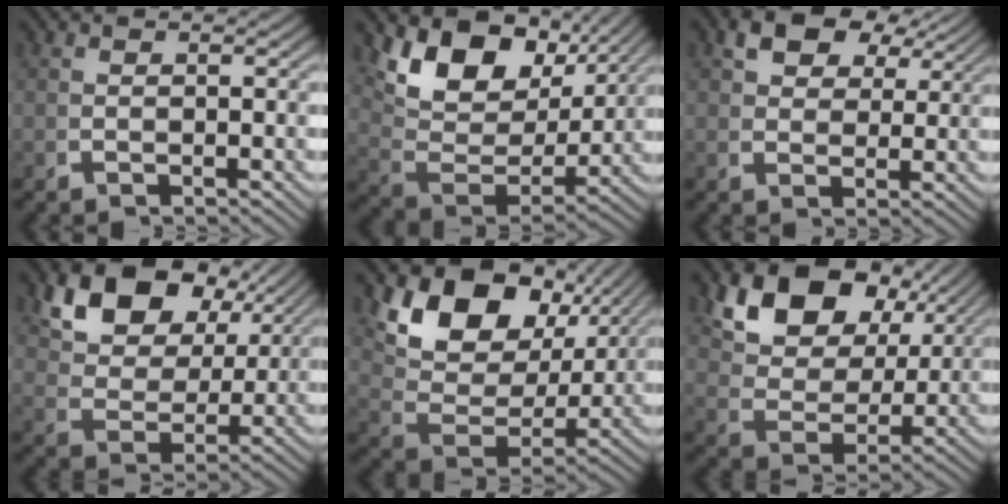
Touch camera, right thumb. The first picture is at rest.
{"total": 10.8, "force": [3.6, 6.5, 7.9], "torque": [-0.154, -0.013, 0.064]}
{"total": 5.9, "force": [4.1, 2.9, 3.1], "torque": [-0.054, 0.007, 0.073]}
{"total": 10.0, "force": [5.5, 5.4, 6.3], "torque": [-0.129, 0.004, 0.098]}
{"total": 13.6, "force": [4.8, 8.4, 9.6], "torque": [-0.181, 0.006, 0.074]}
{"total": 11.1, "force": [5.4, 6.4, 7.3], "torque": [-0.149, 0.002, 0.094]}